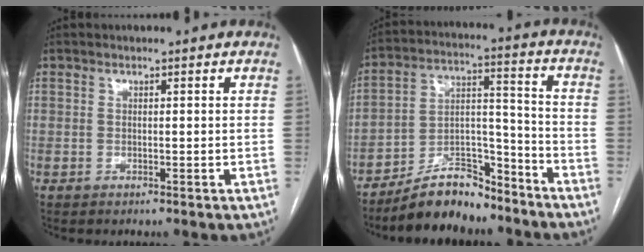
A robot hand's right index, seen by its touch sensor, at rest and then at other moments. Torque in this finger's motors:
{"motor_torque": [-0.15, -0.23, -0.04, -0.02]}